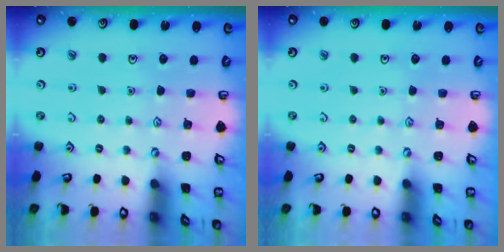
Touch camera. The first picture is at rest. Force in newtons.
{"total": 0.0}